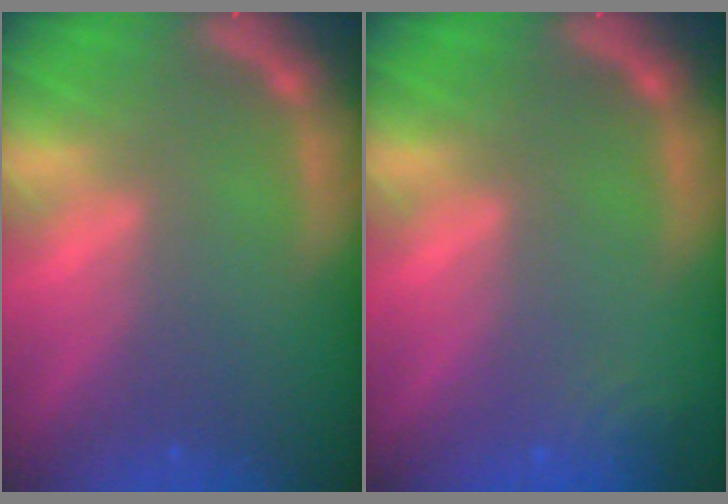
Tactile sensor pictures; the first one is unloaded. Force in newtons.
{"total": 2.4}